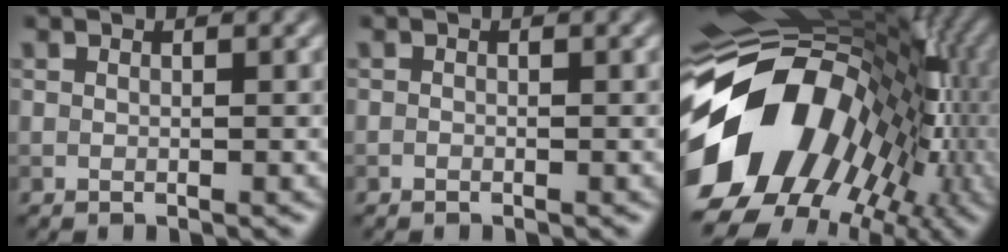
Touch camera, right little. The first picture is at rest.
{"total": 0.0}
{"total": 17.5, "force": [-2.7, 13.0, 11.5], "torque": [-0.196, -0.015, -0.042]}